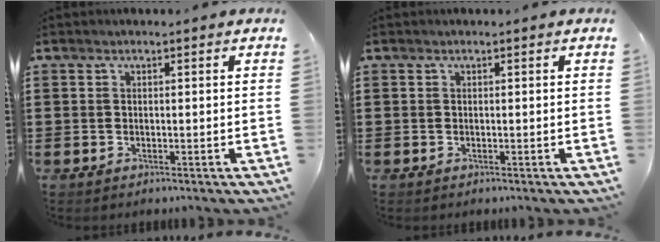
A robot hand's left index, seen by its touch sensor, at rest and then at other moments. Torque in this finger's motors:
{"motor_torque": [0.00, 0.00, 0.00, 0.00]}